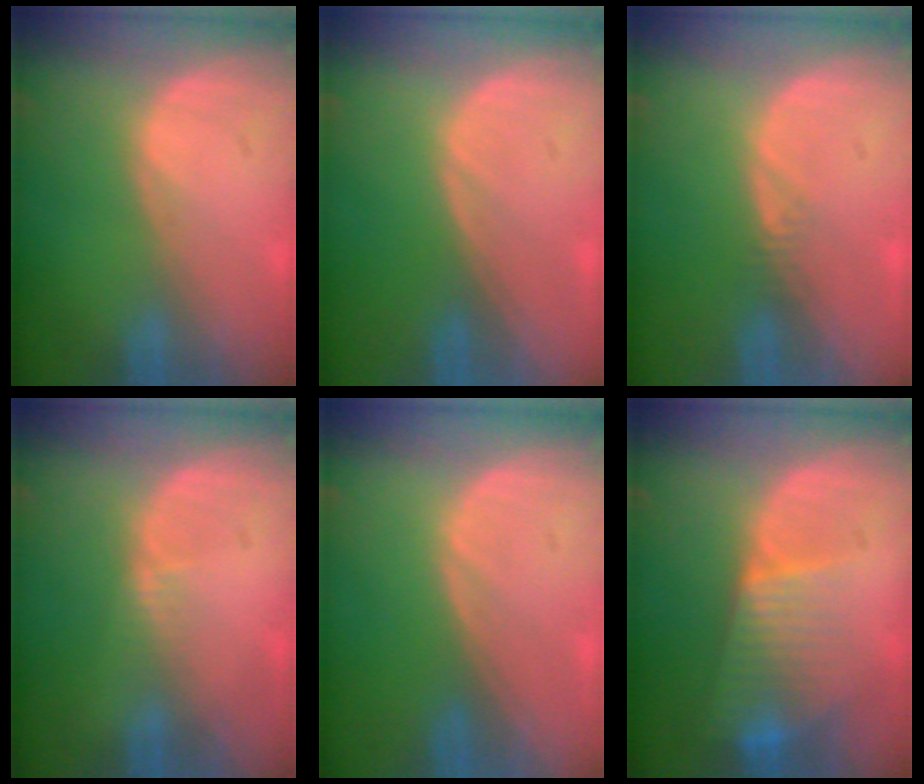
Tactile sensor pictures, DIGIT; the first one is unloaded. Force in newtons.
{"total": 0.0}
{"total": 0.9, "press": 0.8, "slide": 0.4}
{"total": 0.8, "press": 0.8, "slide": 0.4}
{"total": 0.0}
{"total": 7.9, "press": 6.8, "slide": 4.0}